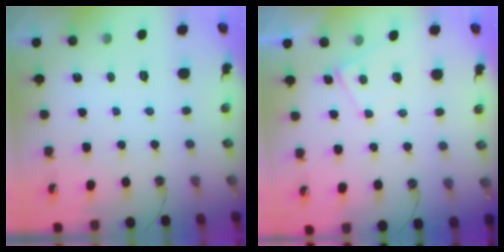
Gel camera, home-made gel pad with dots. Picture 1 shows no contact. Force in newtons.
{"total": 2.1, "press": 2.0, "slide": 0.3}